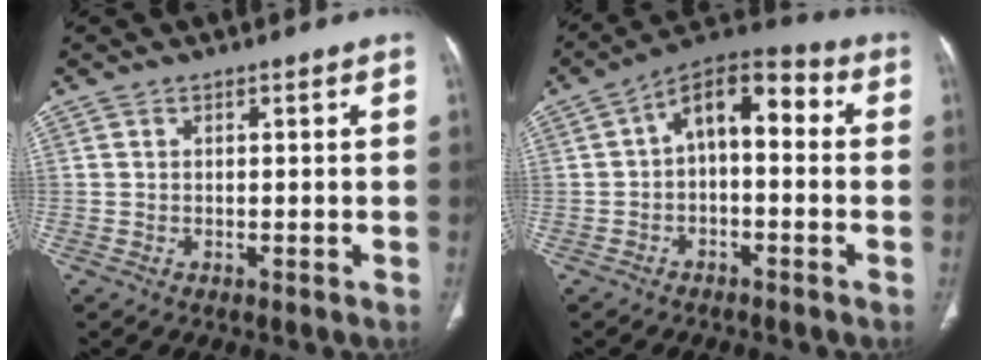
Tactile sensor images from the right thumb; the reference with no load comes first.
{"total": 10.8, "force": [0.7, 5.8, 9.1], "torque": [-0.118, 0.044, -0.004]}